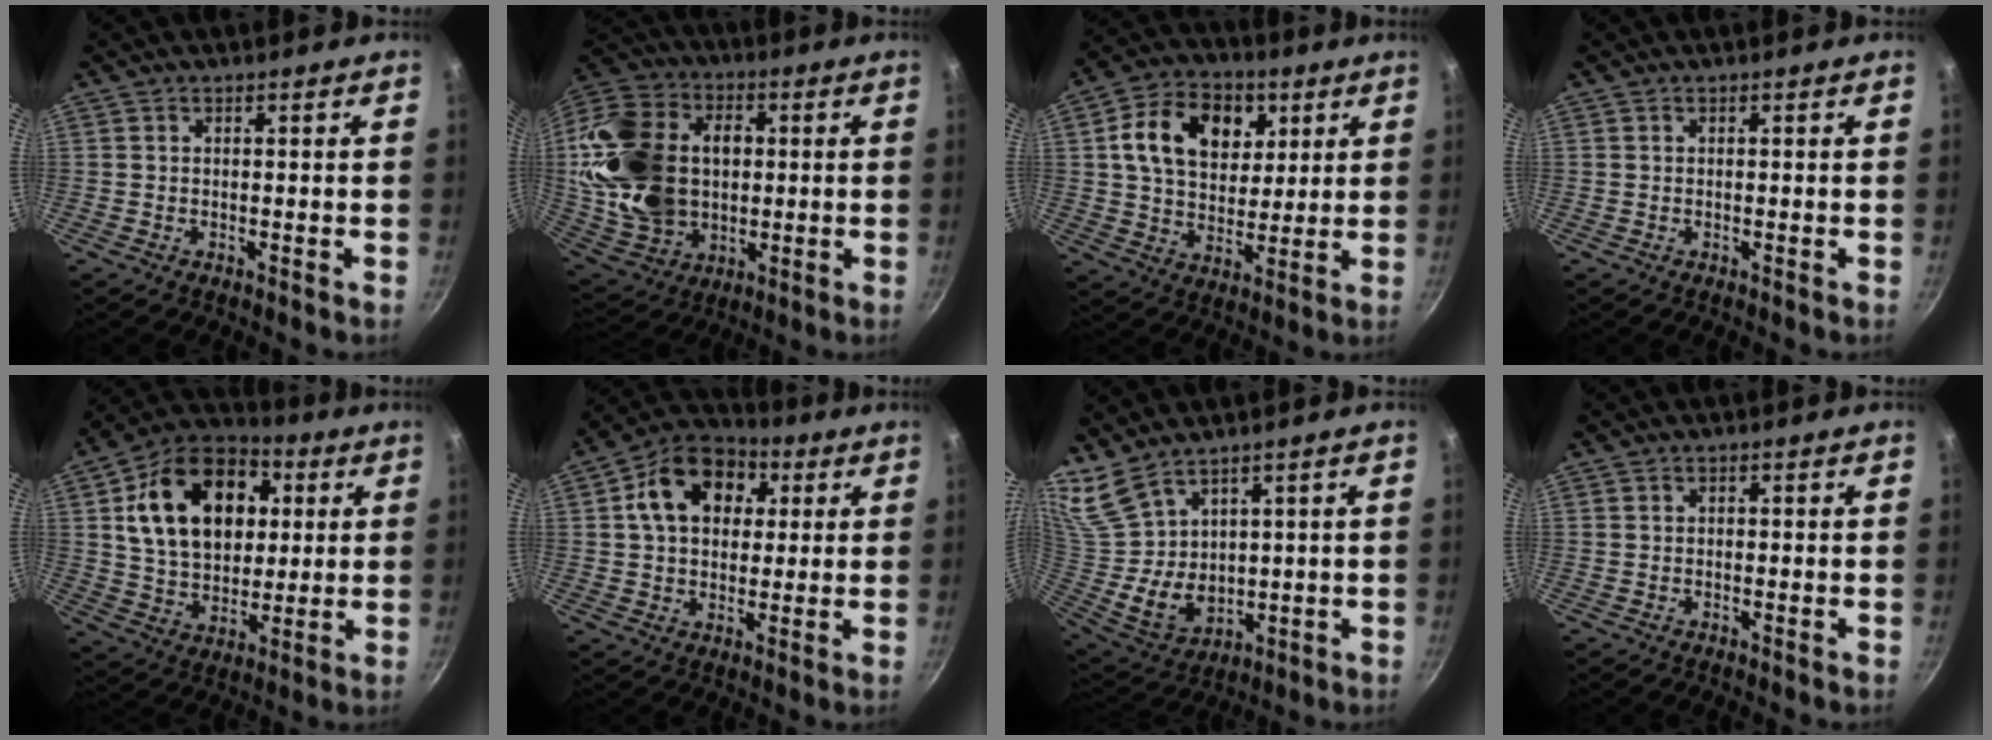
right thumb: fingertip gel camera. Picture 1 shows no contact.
{"total": 25.2, "force": [1.2, 18.4, 17.2], "torque": [-0.319, 0.023, 0.034]}
{"total": 16.2, "force": [5.2, 11.6, 10.1], "torque": [-0.137, -0.004, 0.078]}
{"total": 0.0}
{"total": 22.4, "force": [5.3, 15.6, 15.2], "torque": [-0.226, 0.010, 0.082]}
{"total": 14.9, "force": [4.0, 10.9, 9.3], "torque": [-0.126, 0.020, 0.050]}
{"total": 11.7, "force": [8.1, 5.8, 6.2], "torque": [-0.111, -0.063, 0.188]}
{"total": 0.5, "force": [-0.1, 0.5, 0.2], "torque": [-0.003, 0.003, -0.001]}